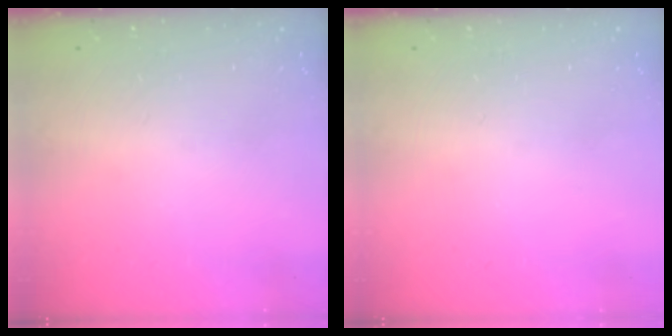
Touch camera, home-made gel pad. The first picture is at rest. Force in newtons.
{"total": 0.0}